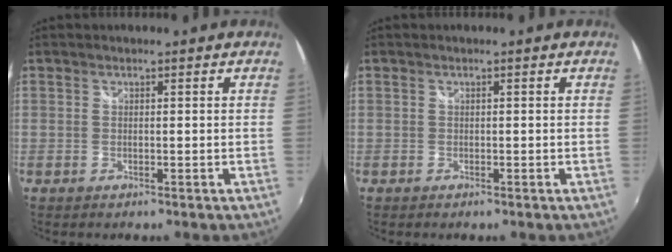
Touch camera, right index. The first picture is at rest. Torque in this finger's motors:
{"motor_torque": [-0.34, -0.16, -0.06, -0.04]}